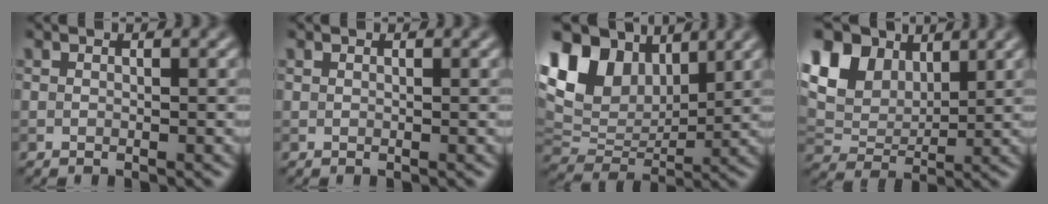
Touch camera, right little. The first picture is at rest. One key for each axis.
{"total": 0.0}
{"total": 11.4, "fx": 5.4, "fy": 7.2, "fz": 6.9, "tx": -0.154, "ty": 0.020, "tz": 0.097}
{"total": 9.9, "fx": 5.2, "fy": 6.4, "fz": 5.4, "tx": -0.128, "ty": 0.025, "tz": 0.081}